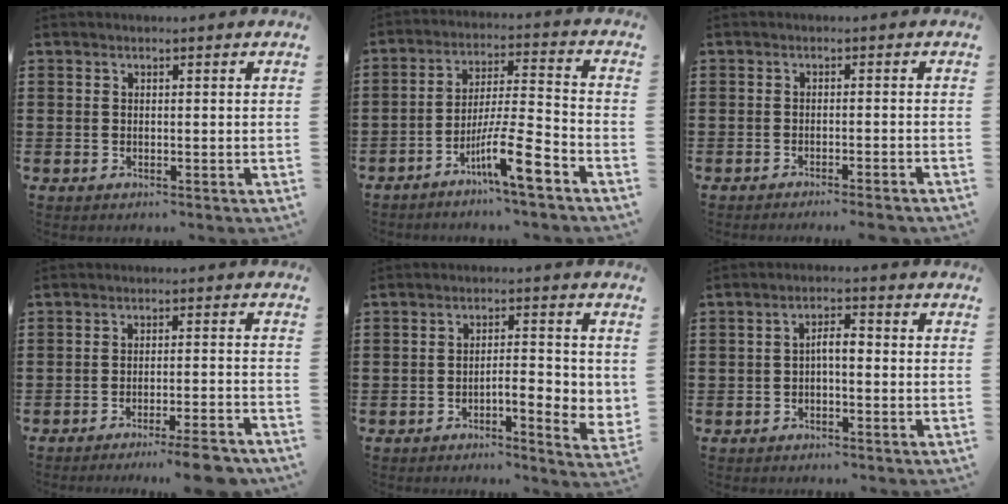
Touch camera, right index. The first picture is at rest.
{"total": 10.8, "force": [-6.3, 1.7, 8.6], "torque": [-0.157, 0.002, -0.116]}
{"total": 1.6, "force": [-1.5, -0.4, 0.5], "torque": [-0.008, 0.002, -0.029]}
{"total": 5.3, "force": [-4.5, -0.2, 2.8], "torque": [-0.043, -0.010, -0.084]}
{"total": 4.6, "force": [-1.6, 1.3, 4.1], "torque": [-0.062, -0.003, -0.029]}
{"total": 2.7, "force": [-0.7, 0.9, 2.5], "torque": [-0.046, 0.007, -0.015]}